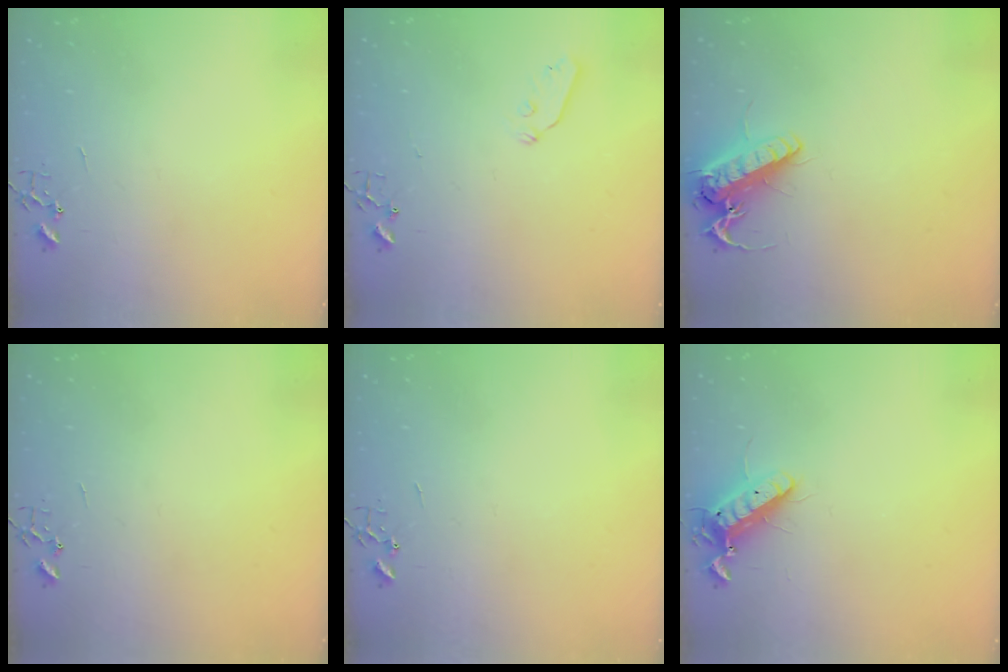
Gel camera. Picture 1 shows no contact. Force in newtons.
{"total": 3.3, "press": 3.3, "slide": 0.4}
{"total": 14.1, "press": 13.9, "slide": 2.6}
{"total": 0.0}
{"total": 0.0}
{"total": 11.8, "press": 11.6, "slide": 2.2}